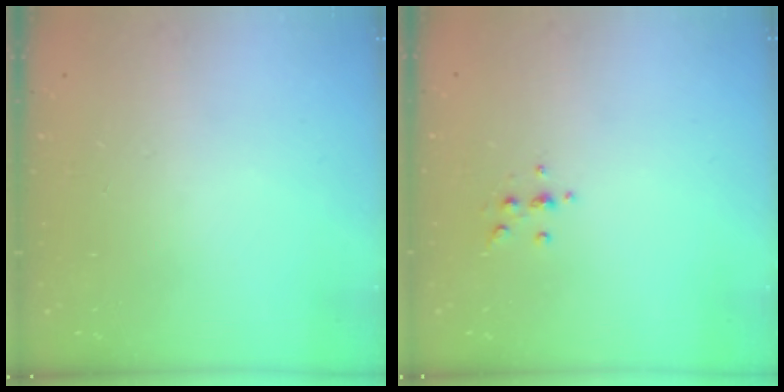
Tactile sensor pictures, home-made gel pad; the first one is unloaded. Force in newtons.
{"total": 3.5, "press": 3.3, "slide": 1.0}